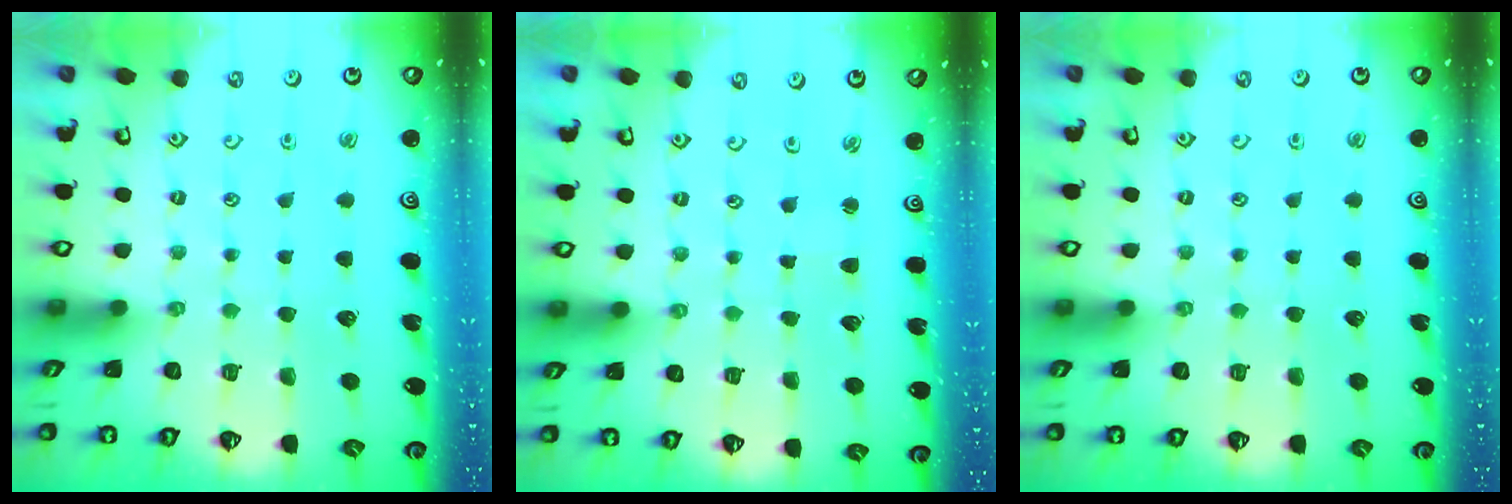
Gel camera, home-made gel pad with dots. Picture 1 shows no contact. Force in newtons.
{"total": 1.3, "press": 1.3, "slide": 0.2}
{"total": 0.0}